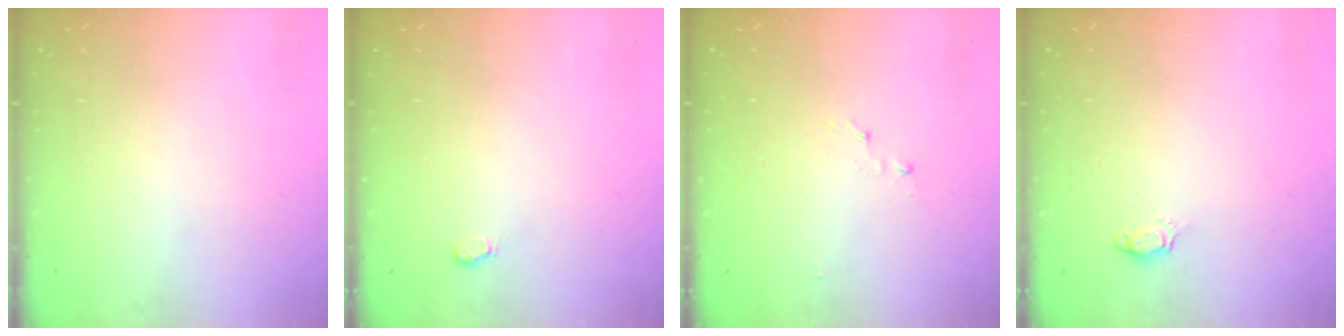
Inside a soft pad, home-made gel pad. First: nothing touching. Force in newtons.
{"total": 3.5, "press": 3.5, "slide": 0.5}
{"total": 2.8, "press": 2.8, "slide": 0.3}
{"total": 3.0, "press": 2.9, "slide": 0.4}